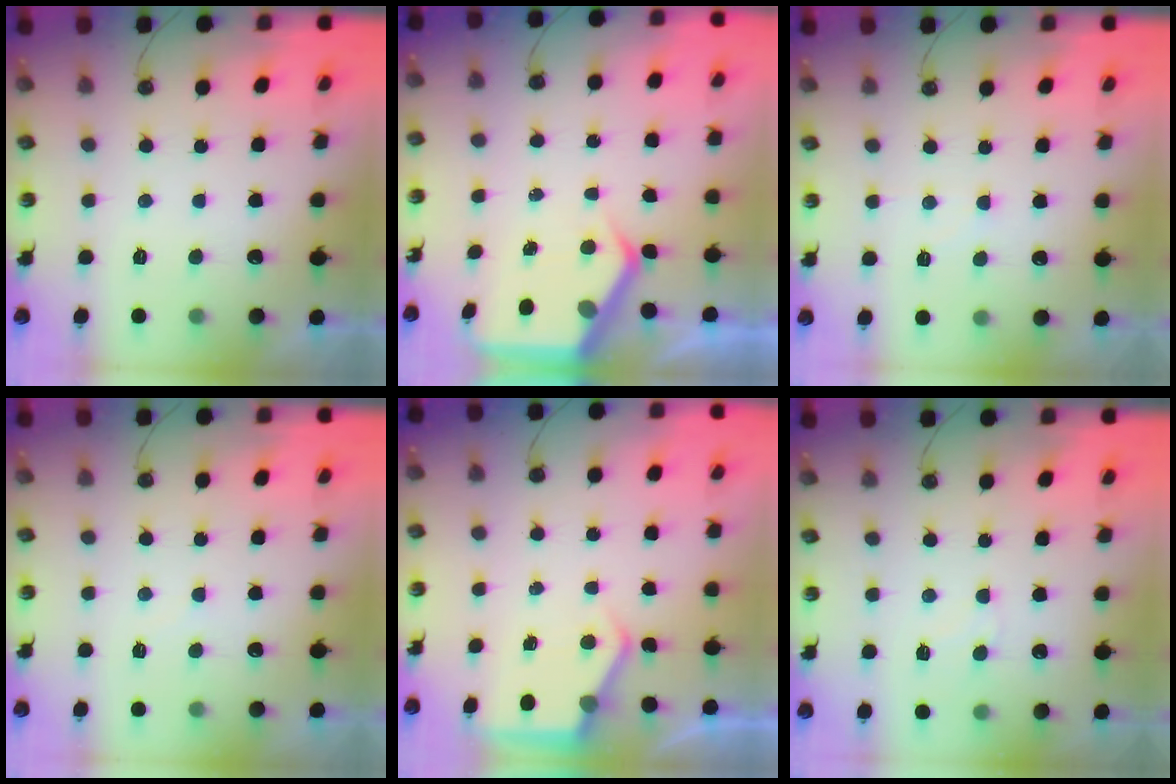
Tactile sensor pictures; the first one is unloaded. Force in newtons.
{"total": 5.6, "press": 5.5, "slide": 0.5}
{"total": 2.7, "press": 2.7, "slide": 0.3}
{"total": 3.0, "press": 3.0, "slide": 0.4}
{"total": 5.2, "press": 5.2, "slide": 0.5}
{"total": 5.3, "press": 5.2, "slide": 0.6}